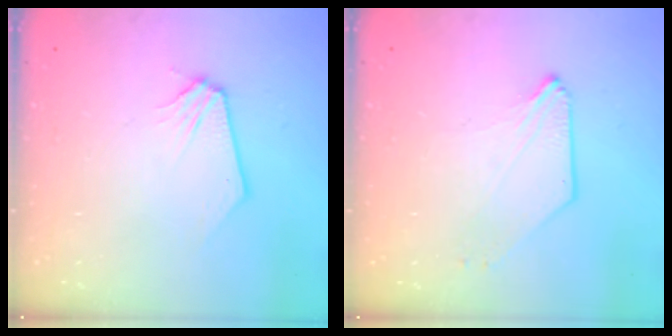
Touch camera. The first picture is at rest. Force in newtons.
{"total": 0.0}